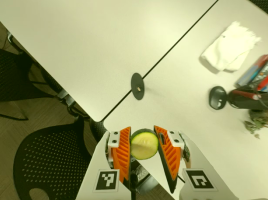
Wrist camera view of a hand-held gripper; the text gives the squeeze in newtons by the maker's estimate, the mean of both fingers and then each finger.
{"total": 11.8, "left": 12.0, "right": 11.5}